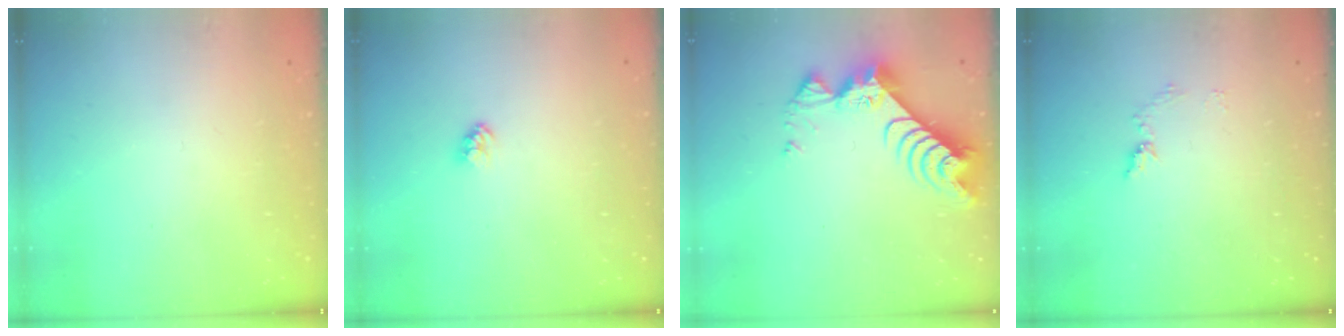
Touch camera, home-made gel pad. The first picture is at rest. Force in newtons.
{"total": 2.4, "press": 2.4, "slide": 0.1}
{"total": 10.7, "press": 10.7, "slide": 0.9}
{"total": 6.4, "press": 6.4, "slide": 0.7}